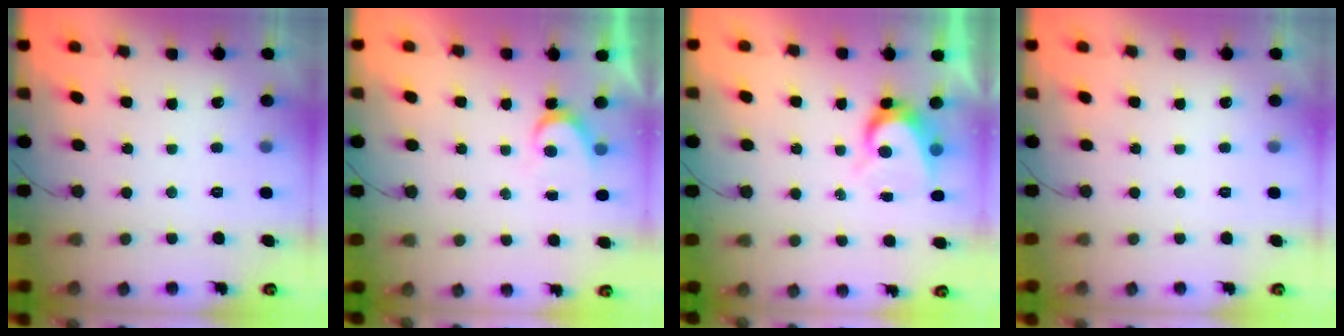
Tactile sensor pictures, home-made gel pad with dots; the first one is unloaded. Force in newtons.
{"total": 3.7, "press": 3.7, "slide": 0.4}
{"total": 6.3, "press": 6.3, "slide": 0.5}
{"total": 0.0}